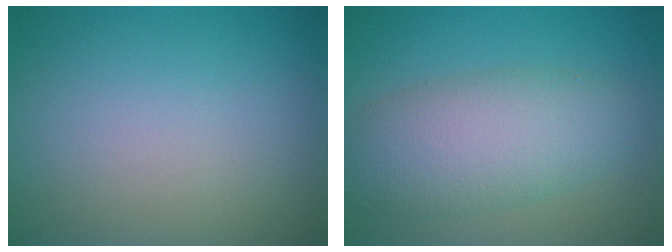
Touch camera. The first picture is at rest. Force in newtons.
{"total": 6.3, "press": 6.3, "slide": 0.2}